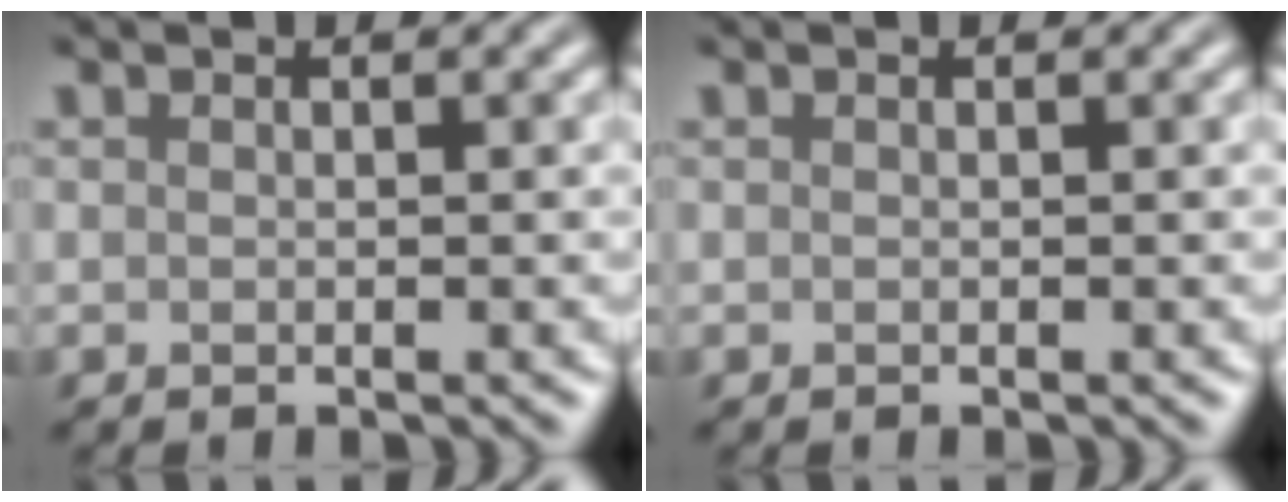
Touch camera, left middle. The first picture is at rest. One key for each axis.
{"total": 0.0}